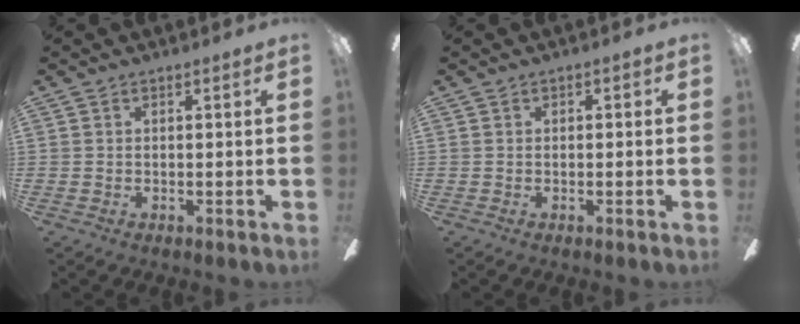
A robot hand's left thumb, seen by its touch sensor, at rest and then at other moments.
{"total": 0.6, "force": [-0.4, 0.5, 0.3], "torque": [-0.004, 0.003, -0.008]}